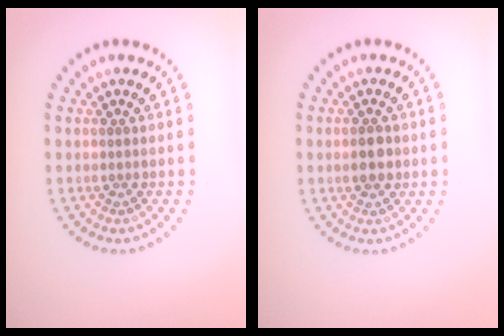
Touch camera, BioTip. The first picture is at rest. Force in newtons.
{"total": 2.7, "press": 2.7, "slide": 0.0}